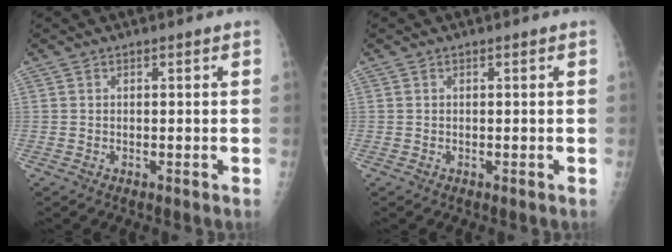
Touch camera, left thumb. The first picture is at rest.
{"total": 0.0}